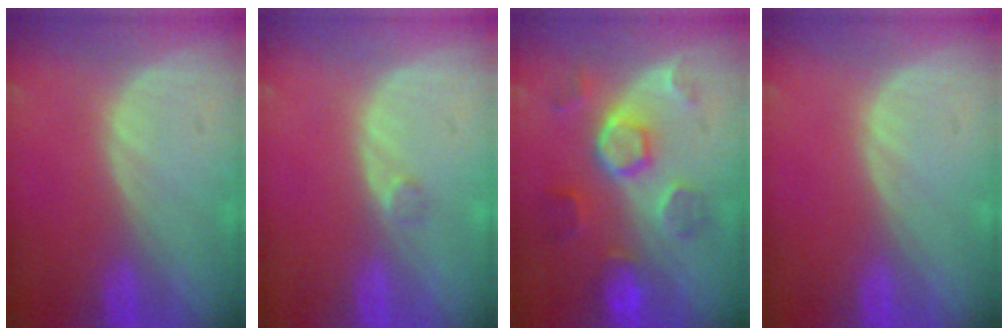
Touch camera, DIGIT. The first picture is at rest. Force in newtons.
{"total": 1.2, "press": 1.0, "slide": 0.7}
{"total": 8.6, "press": 7.7, "slide": 4.0}
{"total": 0.0}